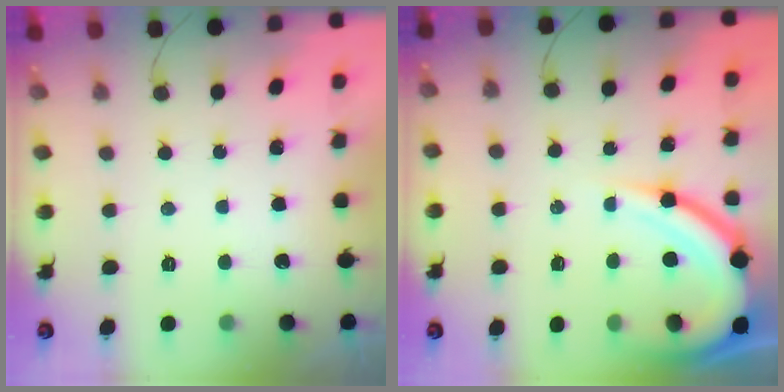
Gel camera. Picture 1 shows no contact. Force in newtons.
{"total": 13.0, "press": 13.0, "slide": 1.1}